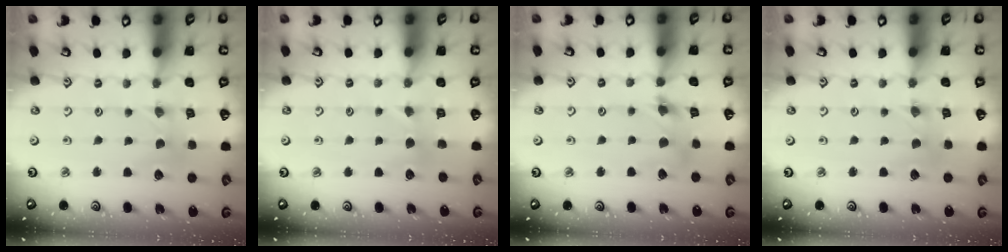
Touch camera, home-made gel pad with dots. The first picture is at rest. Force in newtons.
{"total": 2.3, "press": 2.3, "slide": 0.4}
{"total": 5.9, "press": 5.9, "slide": 0.5}
{"total": 0.0}